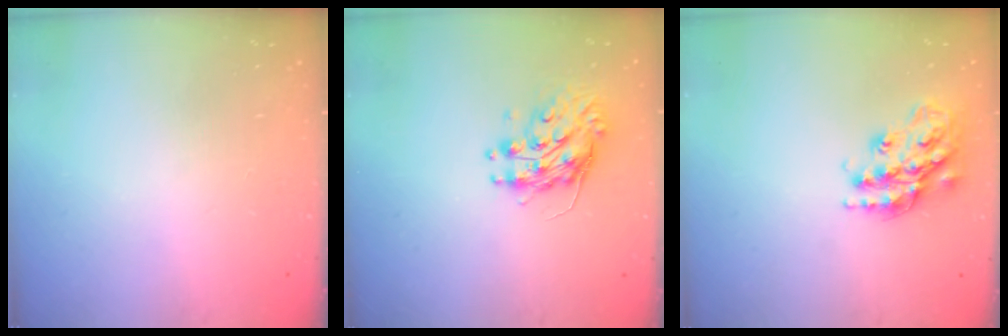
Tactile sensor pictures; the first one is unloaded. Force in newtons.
{"total": 9.0, "press": 9.0, "slide": 0.3}
{"total": 17.5, "press": 17.5, "slide": 1.3}